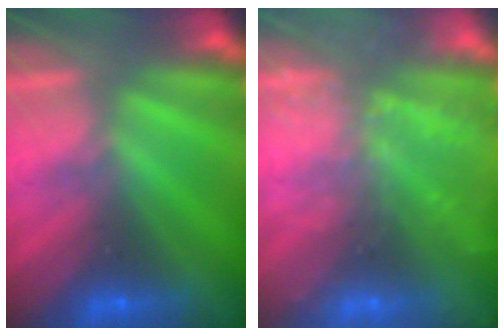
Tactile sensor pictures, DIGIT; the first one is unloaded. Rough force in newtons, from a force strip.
{"total": 7.3}